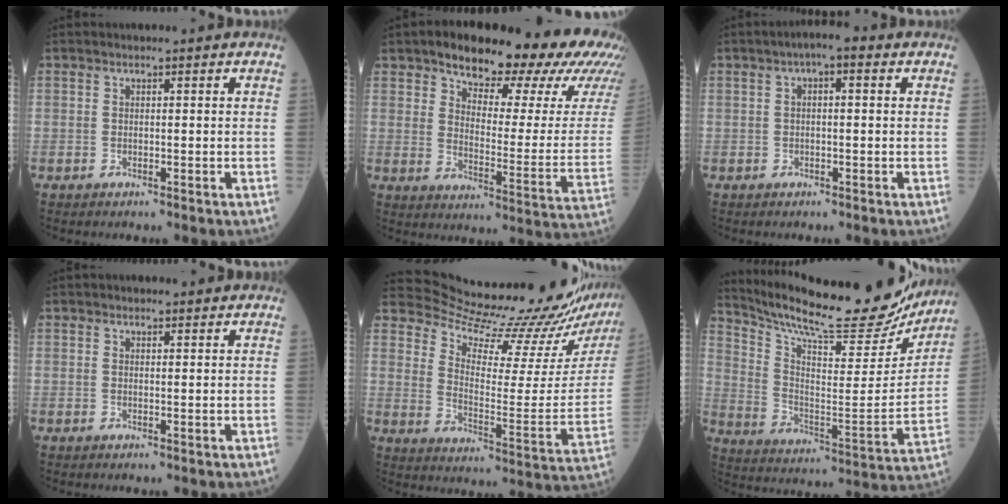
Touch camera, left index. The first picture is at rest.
{"total": 24.7, "force": [19.0, 5.9, 14.6], "torque": [-0.192, -0.032, 0.226]}
{"total": 3.4, "force": [0.9, 1.0, 3.1], "torque": [-0.049, 0.011, 0.007]}
{"total": 1.3, "force": [1.1, 0.5, 0.5], "torque": [-0.009, 0.009, 0.013]}
{"total": 19.0, "force": [18.6, -1.0, 3.8], "torque": [-0.077, -0.130, 0.250]}
{"total": 24.7, "force": [22.5, 4.2, 9.4], "torque": [-0.165, -0.061, 0.320]}